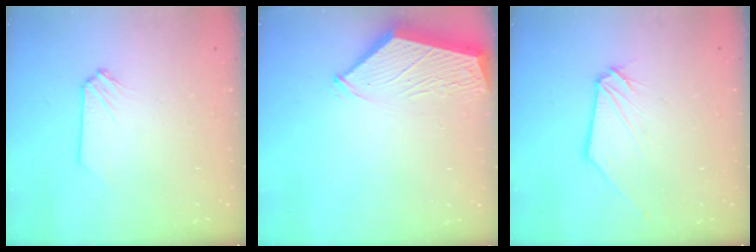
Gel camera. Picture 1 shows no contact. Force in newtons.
{"total": 3.0, "press": 3.0, "slide": 0.3}
{"total": 1.1, "press": 1.1, "slide": 0.1}